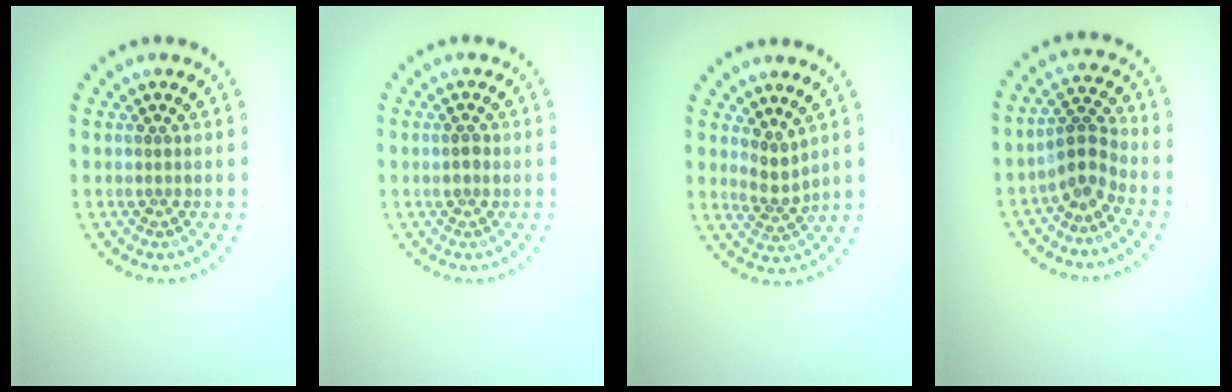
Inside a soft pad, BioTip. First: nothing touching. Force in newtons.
{"total": 1.1, "press": 1.1, "slide": 0.3}
{"total": 2.1, "press": 1.5, "slide": 1.5}
{"total": 2.7, "press": 2.1, "slide": 1.7}